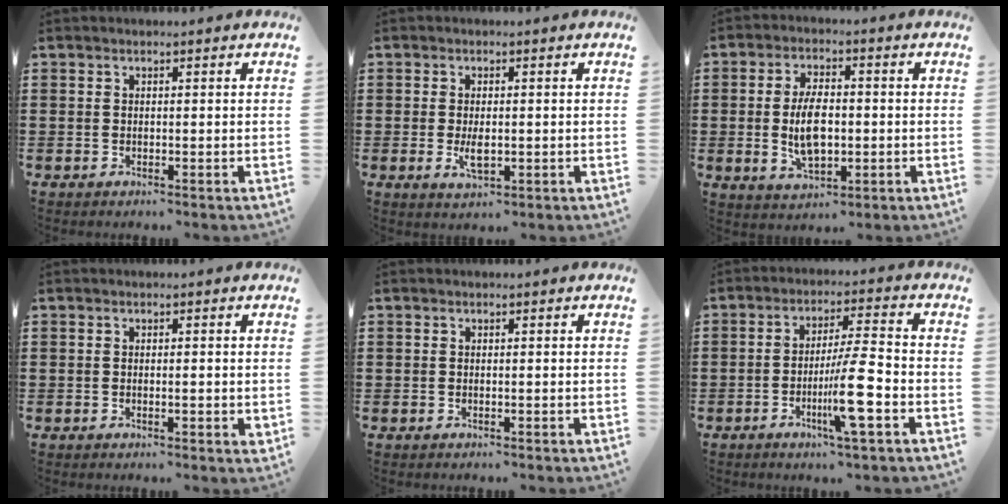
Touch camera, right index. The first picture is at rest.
{"total": 3.2, "force": [-0.5, 1.2, 2.9], "torque": [-0.061, -0.005, -0.010]}
{"total": 7.2, "force": [-0.5, 3.6, 6.2], "torque": [-0.119, 0.000, -0.011]}
{"total": 1.5, "force": [-0.1, 0.2, 1.5], "torque": [-0.027, -0.006, 0.000]}
{"total": 0.0}
{"total": 9.3, "force": [-3.2, 0.6, 8.7], "torque": [-0.162, -0.012, -0.060]}